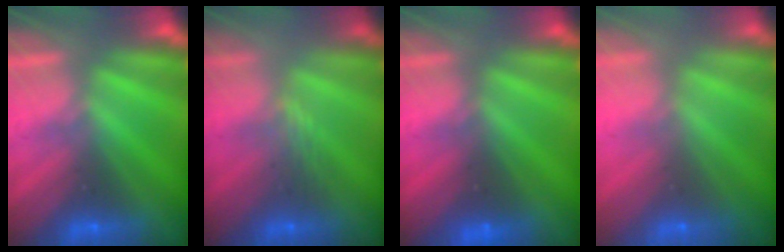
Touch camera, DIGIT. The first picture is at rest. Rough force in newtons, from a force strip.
{"total": 2.8}
{"total": 2.4}
{"total": 8.6}